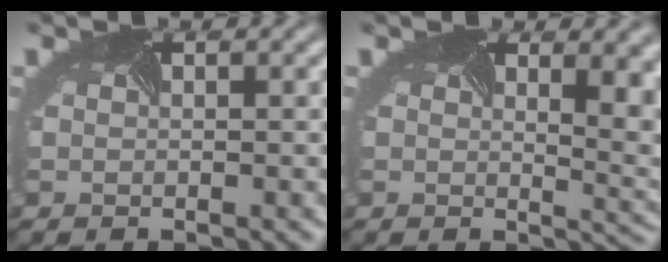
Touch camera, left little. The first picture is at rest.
{"total": 10.1, "force": [3.5, 5.1, 7.9], "torque": [-0.079, 0.025, 0.048]}